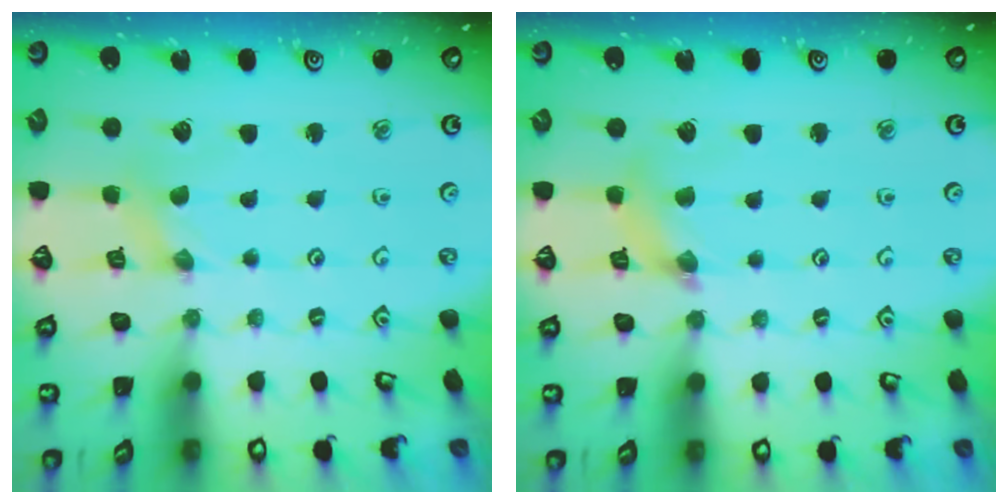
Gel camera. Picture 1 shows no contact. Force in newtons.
{"total": 4.7, "press": 4.6, "slide": 0.5}